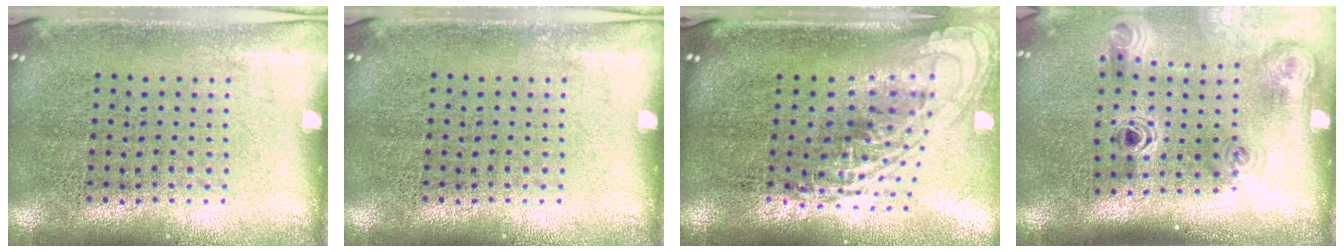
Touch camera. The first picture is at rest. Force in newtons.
{"total": 0.0}
{"total": 2.3, "press": 1.7, "slide": 1.5}
{"total": 1.4, "press": 1.2, "slide": 0.8}